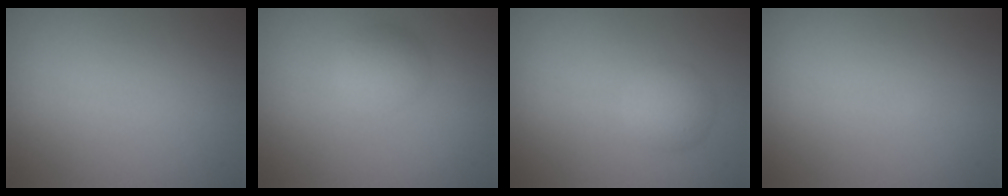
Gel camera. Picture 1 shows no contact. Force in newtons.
{"total": 2.3, "press": 2.3, "slide": 0.1}
{"total": 2.2, "press": 2.2, "slide": 0.1}
{"total": 0.0}